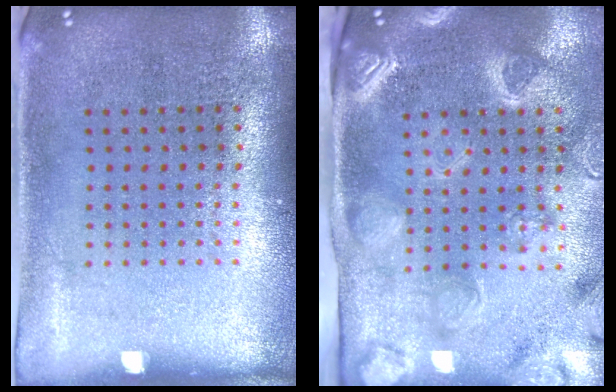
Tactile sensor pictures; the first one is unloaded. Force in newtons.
{"total": 3.8, "press": 3.0, "slide": 2.2}